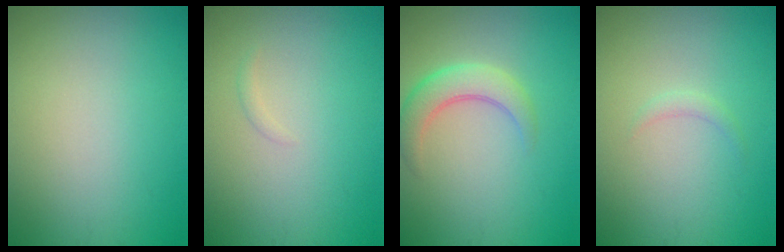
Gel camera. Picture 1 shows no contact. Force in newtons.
{"total": 0.5, "press": 0.5, "slide": 0.0}
{"total": 3.6, "press": 3.6, "slide": 0.1}
{"total": 0.8, "press": 0.8, "slide": 0.0}